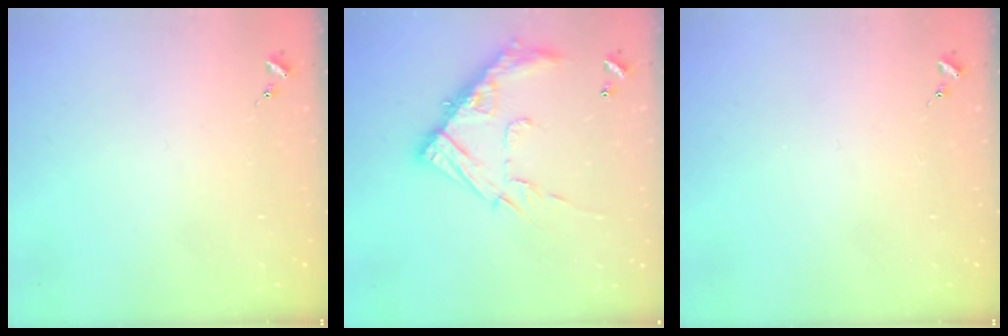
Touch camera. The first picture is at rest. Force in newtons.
{"total": 17.4, "press": 17.3, "slide": 1.3}
{"total": 0.0}